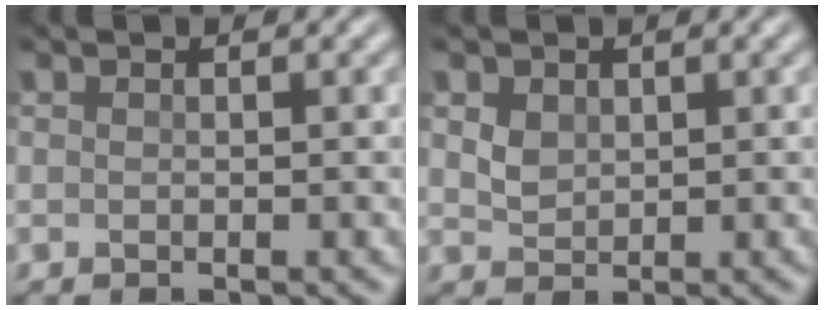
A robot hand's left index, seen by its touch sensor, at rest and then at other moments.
{"total": 1.9, "force": [0.8, 1.5, 1.0], "torque": [-0.023, 0.004, 0.010]}